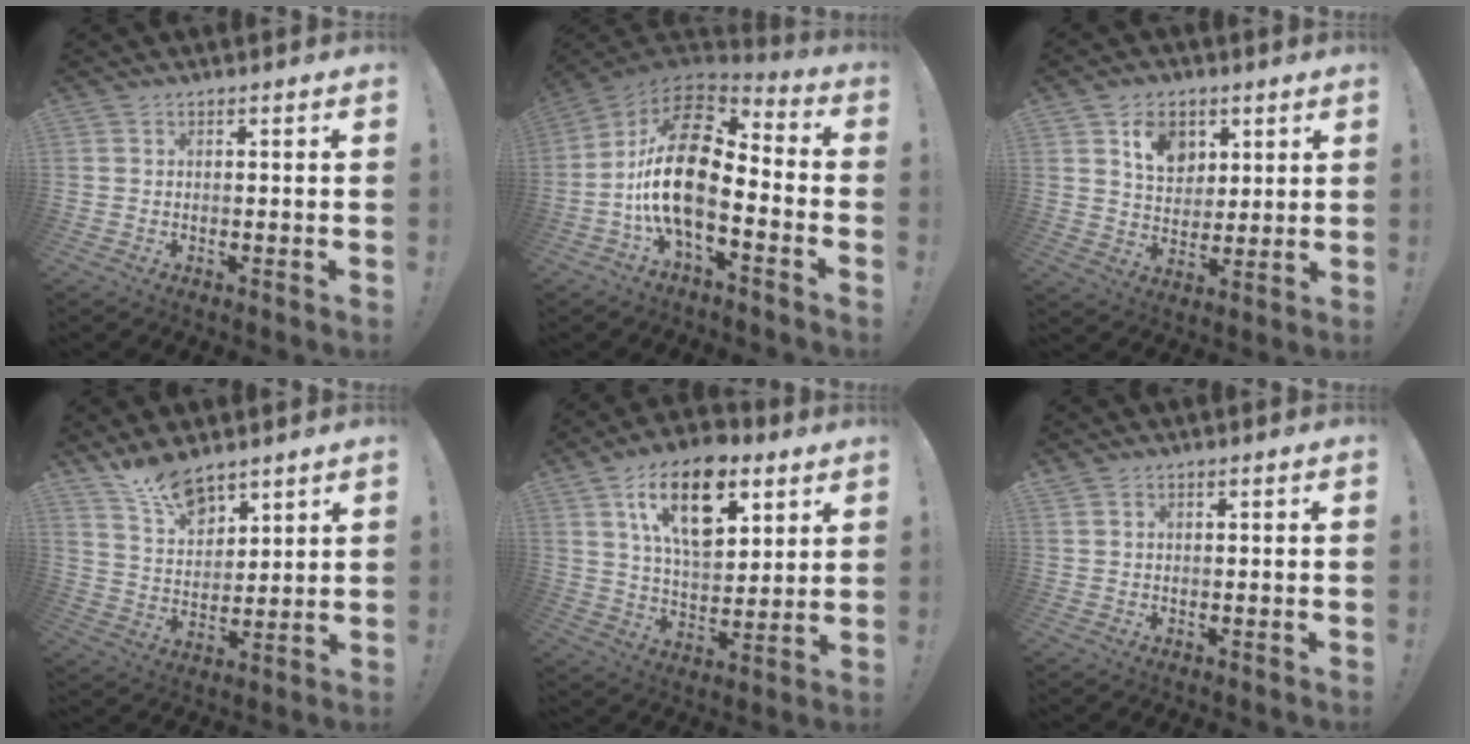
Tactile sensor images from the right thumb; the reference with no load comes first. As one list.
[{"total": 20.2, "force": [-2.4, 10.2, 17.3], "torque": [-0.346, 0.018, -0.041]}, {"total": 10.2, "force": [4.9, 7.6, 4.7], "torque": [-0.068, -0.018, 0.093]}, {"total": 11.6, "force": [9.6, 4.8, 4.4], "torque": [-0.081, -0.065, 0.183]}, {"total": 16.5, "force": [8.6, 9.3, 10.5], "torque": [-0.162, -0.032, 0.152]}, {"total": 1.3, "force": [0.9, 0.7, 0.6], "torque": [-0.004, -0.002, 0.016]}]